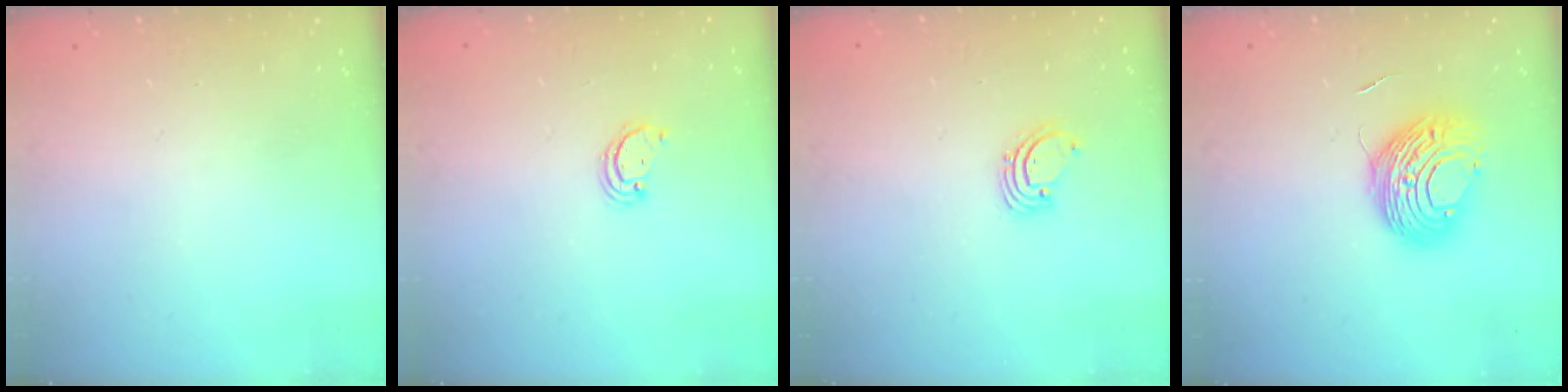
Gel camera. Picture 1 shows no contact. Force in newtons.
{"total": 2.2, "press": 2.2, "slide": 0.2}
{"total": 1.4, "press": 1.4, "slide": 0.1}
{"total": 10.4, "press": 10.4, "slide": 0.5}